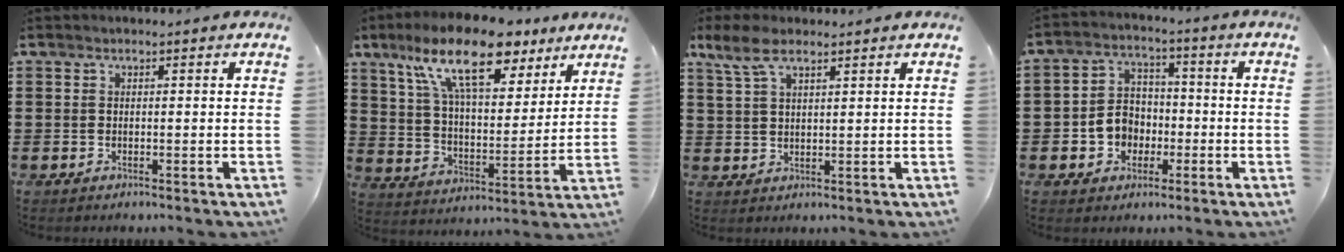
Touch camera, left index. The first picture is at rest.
{"total": 15.4, "force": [10.3, 5.1, 10.2], "torque": [-0.202, -0.026, 0.179]}
{"total": 5.2, "force": [3.3, 1.8, 3.5], "torque": [-0.077, 0.006, 0.061]}
{"total": 6.0, "force": [-1.9, 5.3, 2.2], "torque": [-0.060, 0.017, -0.035]}